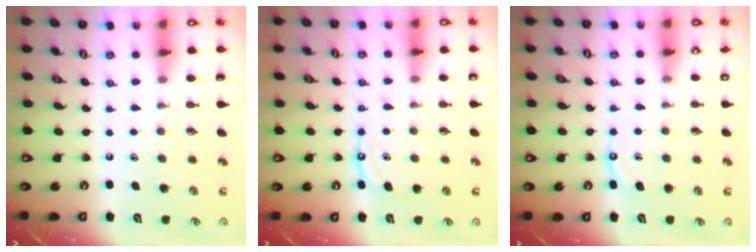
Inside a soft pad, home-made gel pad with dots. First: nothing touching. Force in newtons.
{"total": 8.1, "press": 8.1, "slide": 0.7}
{"total": 5.1, "press": 5.1, "slide": 0.6}